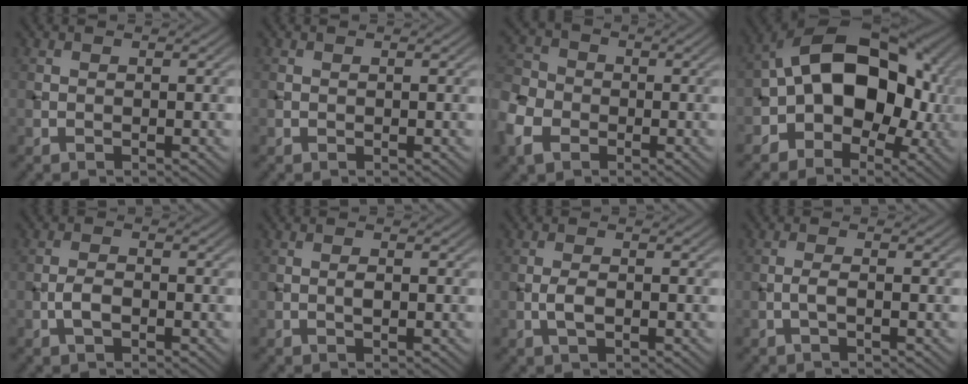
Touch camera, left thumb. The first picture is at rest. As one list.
[{"total": 0.0}, {"total": 7.5, "force": [-3.6, 5.5, 3.7], "torque": [-0.108, -0.008, -0.090]}, {"total": 14.4, "force": [-1.6, 9.7, 10.5], "torque": [-0.144, 0.021, -0.044]}, {"total": 2.3, "force": [-0.9, 1.1, 1.8], "torque": [-0.035, 0.004, -0.021]}, {"total": 1.0, "force": [-0.1, 0.3, 0.9], "torque": [-0.016, 0.001, -0.002]}, {"total": 2.1, "force": [-0.5, 0.8, 1.8], "torque": [-0.039, 0.002, -0.012]}, {"total": 1.5, "force": [-0.5, 0.3, 1.4], "torque": [-0.029, 0.007, -0.012]}]